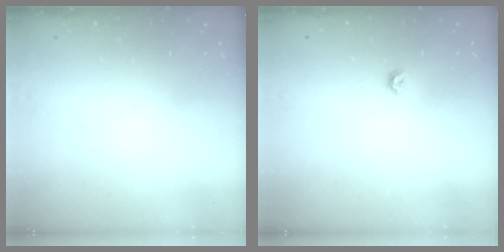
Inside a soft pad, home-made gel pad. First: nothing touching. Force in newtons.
{"total": 4.1, "press": 4.0, "slide": 0.8}